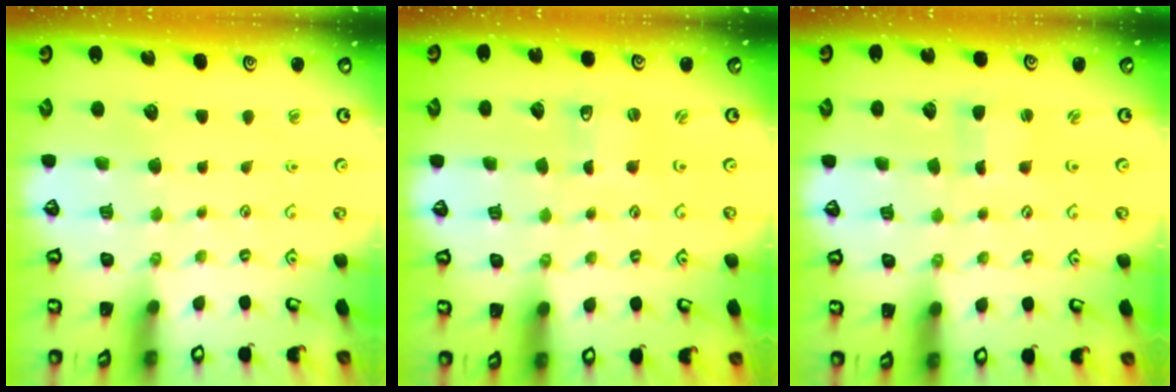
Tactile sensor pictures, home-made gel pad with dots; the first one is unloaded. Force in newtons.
{"total": 1.2, "press": 1.2, "slide": 0.1}
{"total": 1.2, "press": 1.2, "slide": 0.0}